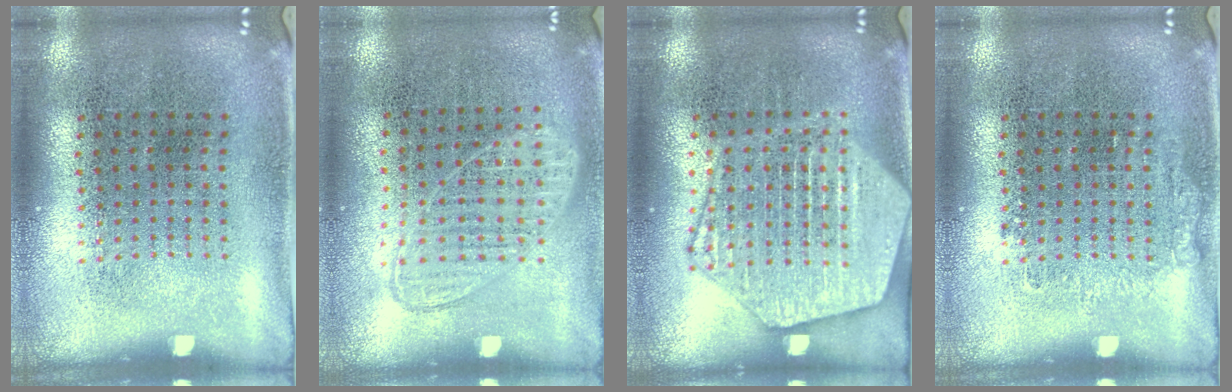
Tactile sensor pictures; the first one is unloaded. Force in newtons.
{"total": 1.0, "press": 0.9, "slide": 0.4}
{"total": 3.6, "press": 3.5, "slide": 0.3}
{"total": 0.7, "press": 0.7, "slide": 0.2}